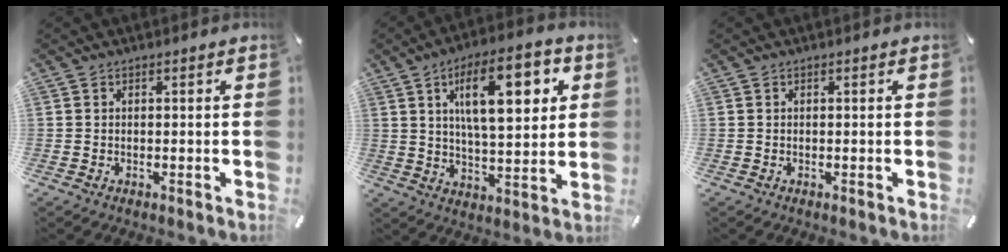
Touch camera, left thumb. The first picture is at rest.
{"total": 17.8, "force": [6.8, 7.3, 14.8], "torque": [-0.240, -0.003, 0.102]}
{"total": 0.0}